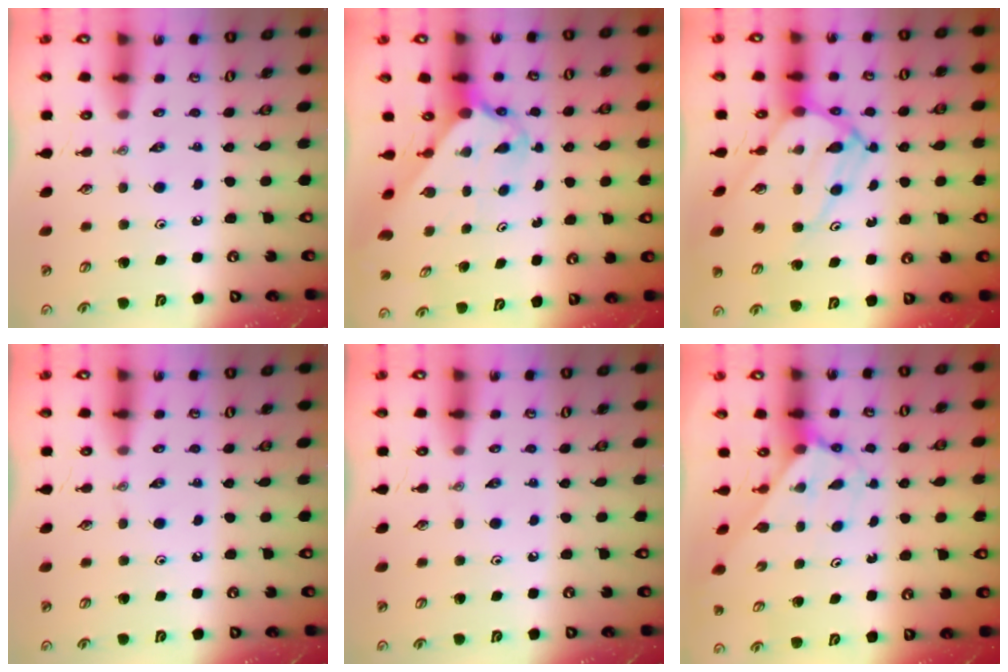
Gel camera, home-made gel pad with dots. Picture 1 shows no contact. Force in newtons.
{"total": 2.3, "press": 2.3, "slide": 0.2}
{"total": 10.6, "press": 10.6, "slide": 0.9}
{"total": 0.0}
{"total": 0.0}
{"total": 2.6, "press": 2.6, "slide": 0.2}